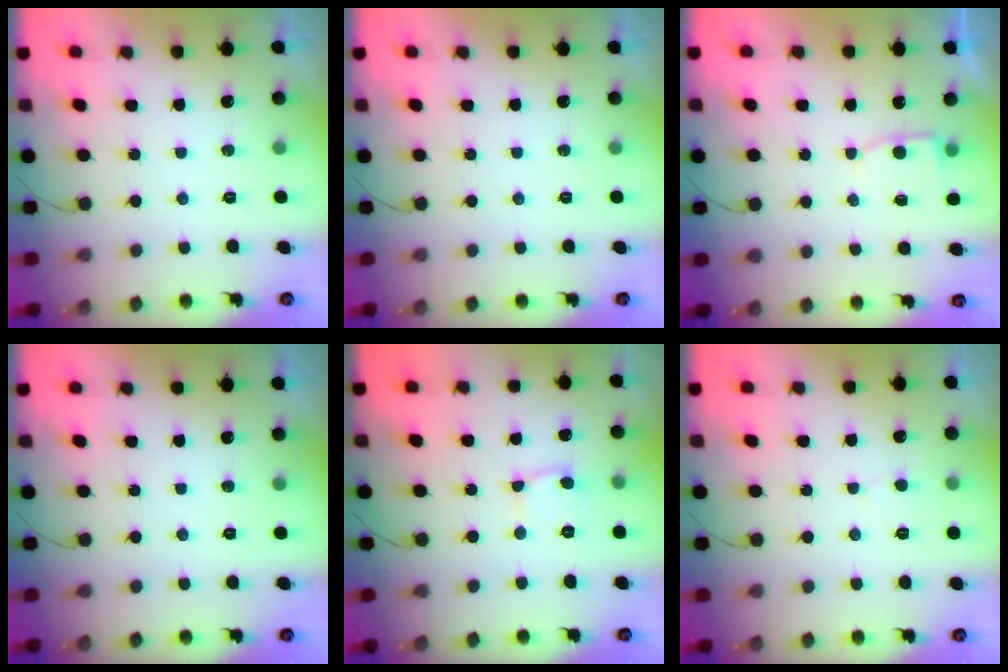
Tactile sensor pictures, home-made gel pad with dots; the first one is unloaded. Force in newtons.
{"total": 0.0}
{"total": 3.5, "press": 3.5, "slide": 0.3}
{"total": 0.0}
{"total": 4.0, "press": 3.9, "slide": 0.5}
{"total": 2.9, "press": 2.9, "slide": 0.3}